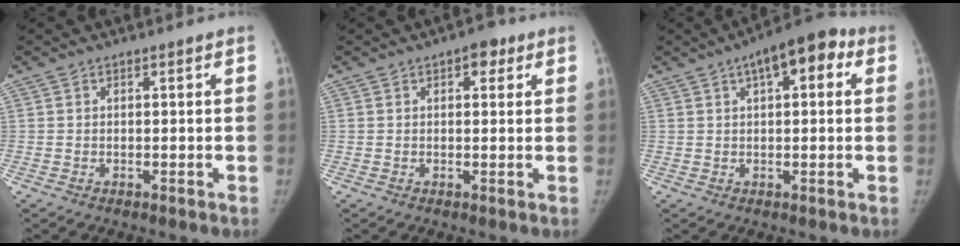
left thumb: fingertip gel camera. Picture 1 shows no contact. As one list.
[{"total": 3.8, "force": [1.8, 2.1, 2.6], "torque": [-0.016, -0.001, 0.018]}, {"total": 10.2, "force": [4.2, 4.5, 8.1], "torque": [-0.092, 0.019, 0.051]}]